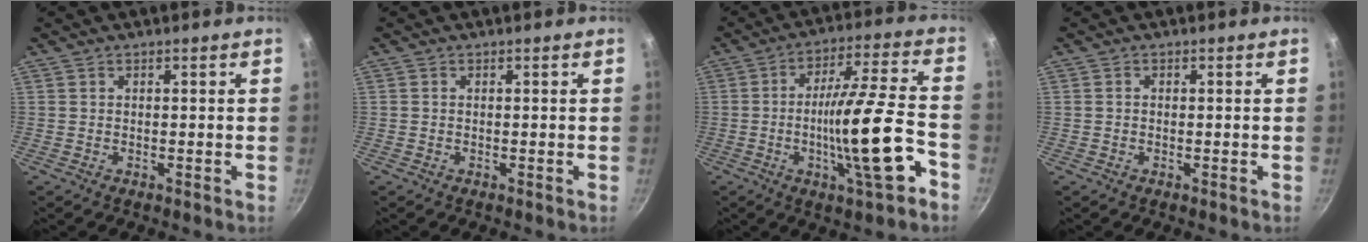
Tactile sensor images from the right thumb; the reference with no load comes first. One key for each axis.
{"total": 0.0}
{"total": 16.9, "fx": -5.9, "fy": 2.6, "fz": 15.6, "tx": -0.239, "ty": 0.029, "tz": -0.097}
{"total": 0.6, "fx": -0.1, "fy": 0.5, "fz": 0.3, "tx": -0.006, "ty": 0.004, "tz": -0.002}